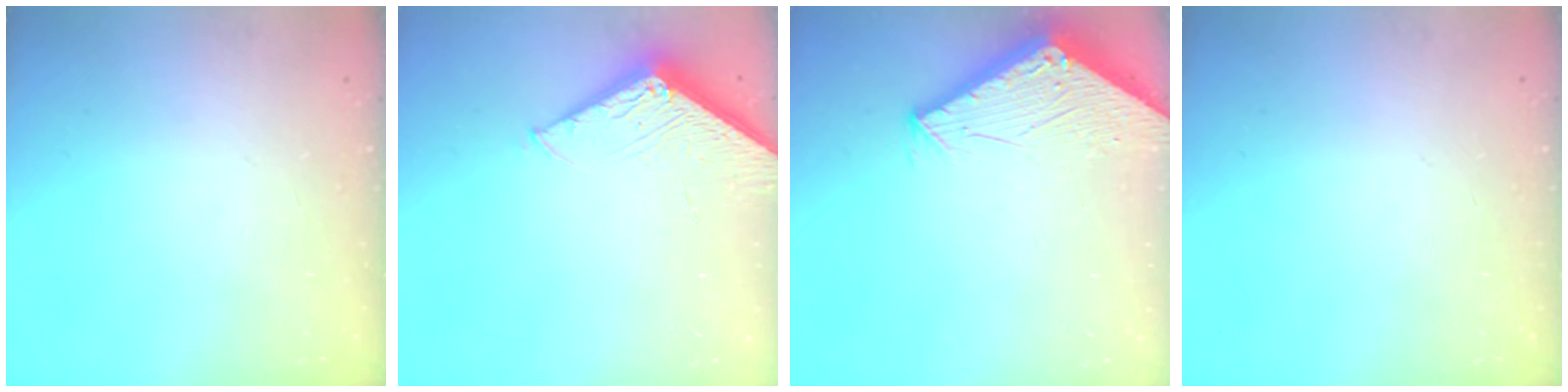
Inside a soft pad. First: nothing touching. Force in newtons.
{"total": 6.1, "press": 6.1, "slide": 0.5}
{"total": 2.8, "press": 2.8, "slide": 0.1}
{"total": 0.0}